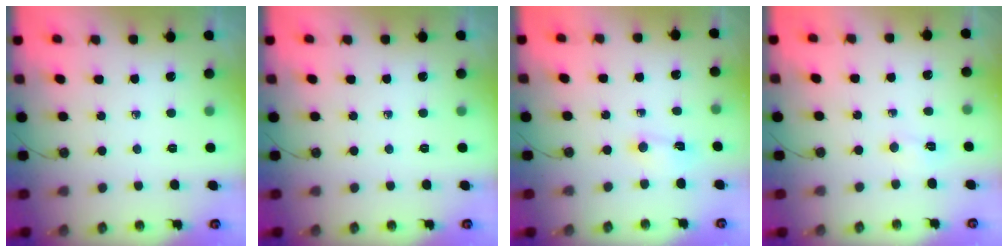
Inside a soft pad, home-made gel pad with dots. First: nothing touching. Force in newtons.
{"total": 0.0}
{"total": 2.5, "press": 2.5, "slide": 0.4}
{"total": 2.3, "press": 2.3, "slide": 0.5}